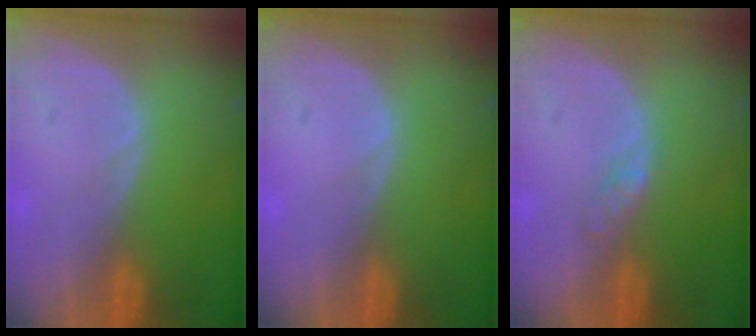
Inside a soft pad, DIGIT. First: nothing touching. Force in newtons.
{"total": 0.0}
{"total": 2.0, "press": 2.0, "slide": 0.1}